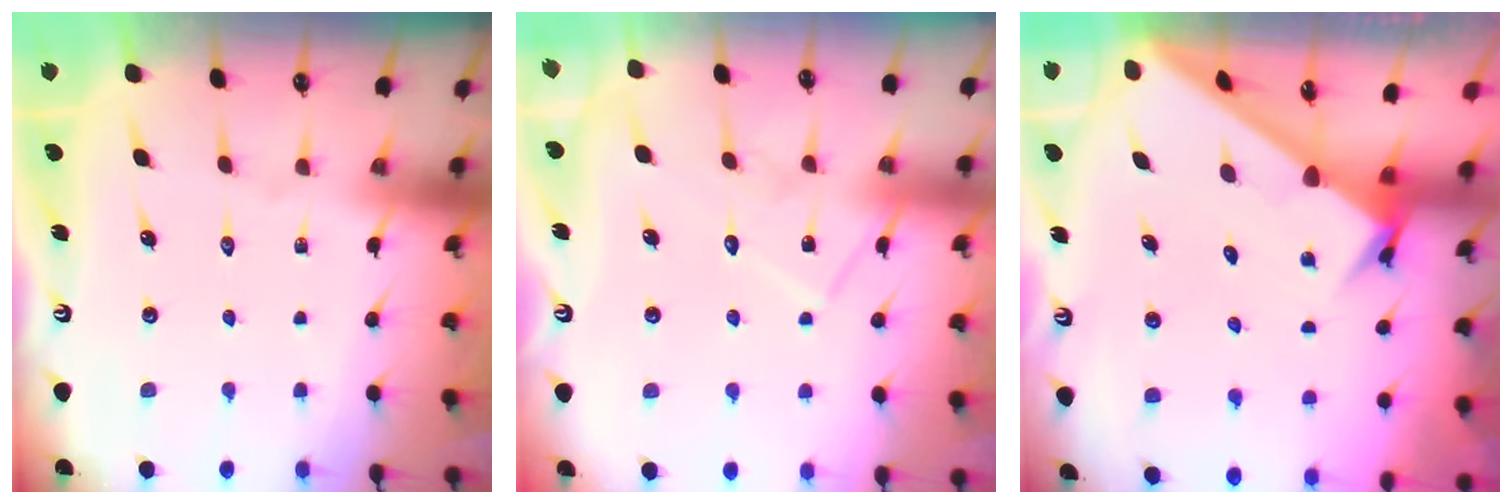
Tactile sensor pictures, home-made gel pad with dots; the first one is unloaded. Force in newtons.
{"total": 10.5, "press": 10.5, "slide": 0.6}
{"total": 3.4, "press": 3.4, "slide": 0.3}